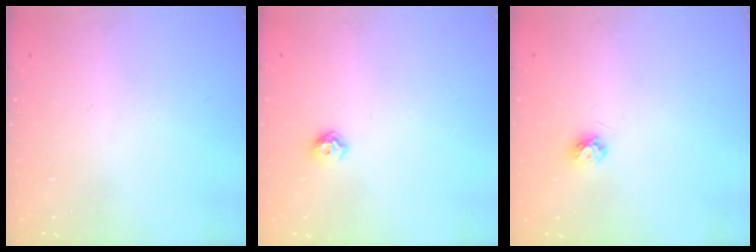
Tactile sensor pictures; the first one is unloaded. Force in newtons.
{"total": 5.9, "press": 5.8, "slide": 1.0}
{"total": 4.5, "press": 4.5, "slide": 0.6}